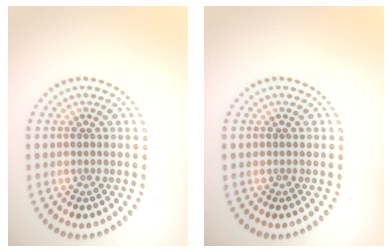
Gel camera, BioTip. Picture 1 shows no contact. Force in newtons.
{"total": 0.0}